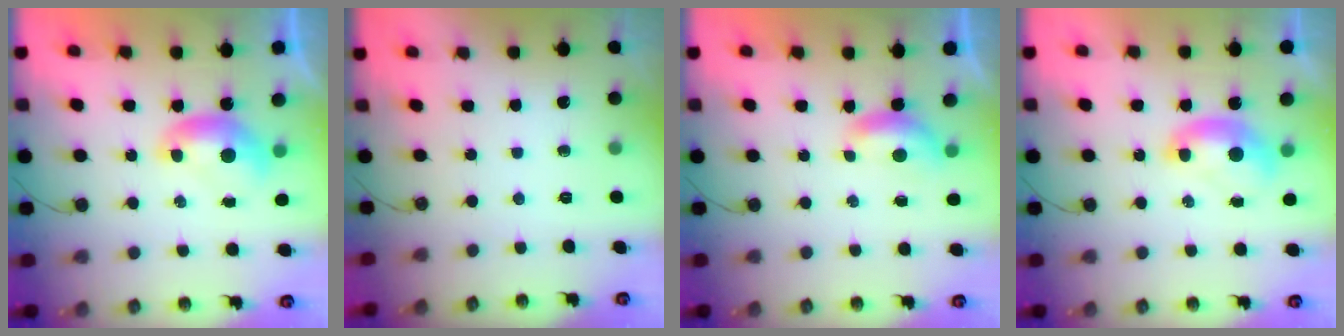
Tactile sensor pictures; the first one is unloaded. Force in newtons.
{"total": 0.0}
{"total": 1.2, "press": 1.1, "slide": 0.5}
{"total": 1.3, "press": 1.3, "slide": 0.3}